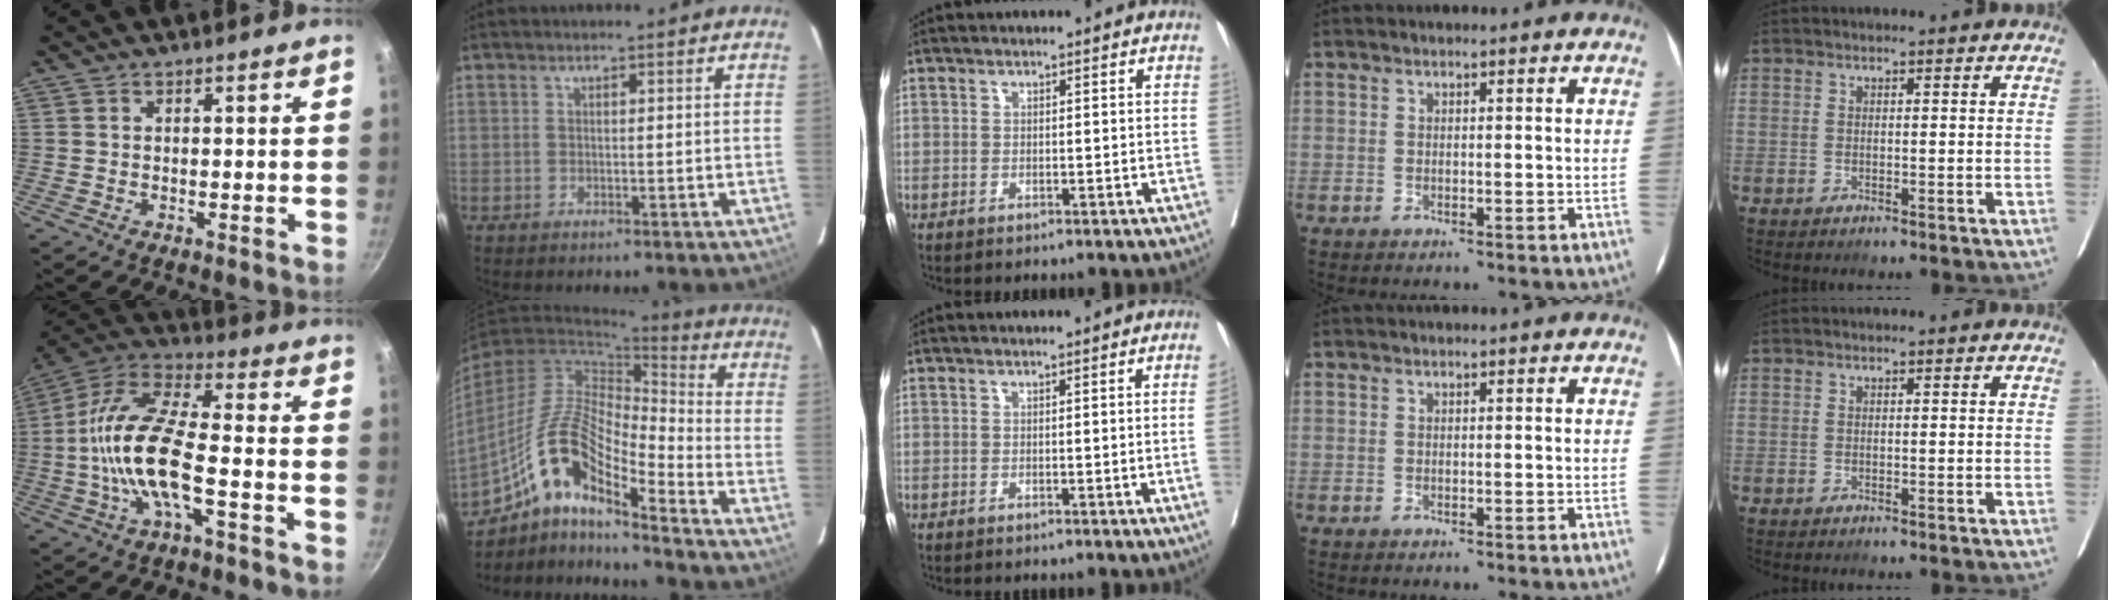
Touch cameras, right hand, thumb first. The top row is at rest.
{"thumb": {"total": 16.0, "force": [-3.0, 5.4, 14.7], "torque": [-0.313, 0.042, -0.061]}, "index": {"total": 14.1, "force": [-9.6, 2.7, 10.0], "torque": [-0.197, 0.017, -0.173]}, "middle": {"total": 1.9, "force": [-0.2, -0.7, 1.8], "torque": [-0.023, -0.003, -0.001]}}